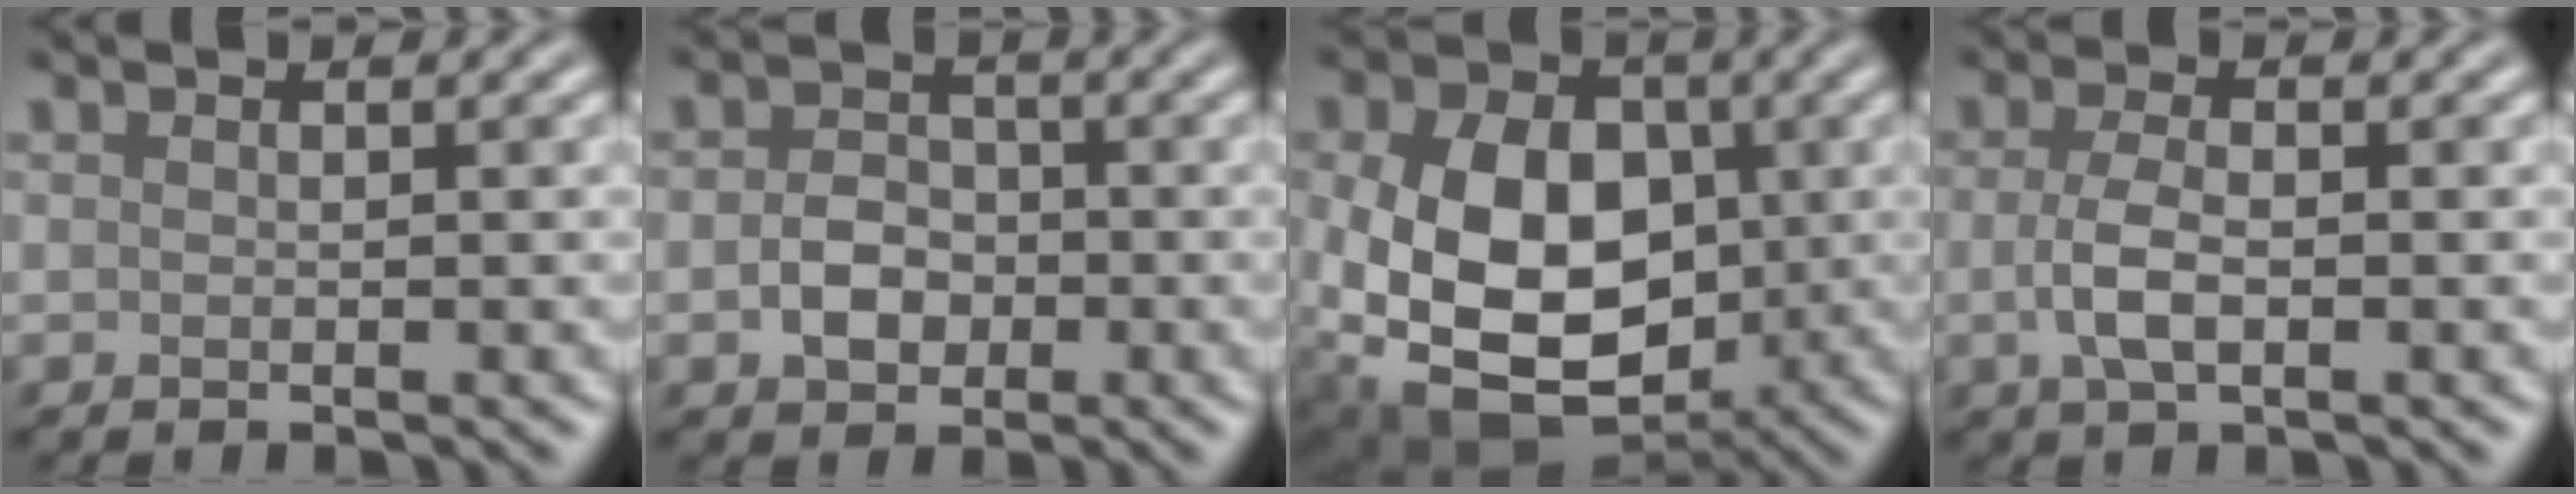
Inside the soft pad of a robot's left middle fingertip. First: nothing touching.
{"total": 2.8, "force": [-0.8, 2.2, 1.6], "torque": [-0.027, 0.001, -0.019]}
{"total": 14.4, "force": [-0.8, 10.5, 9.9], "torque": [-0.171, -0.024, -0.010]}
{"total": 2.9, "force": [-0.4, 1.1, 2.6], "torque": [-0.059, -0.001, -0.010]}